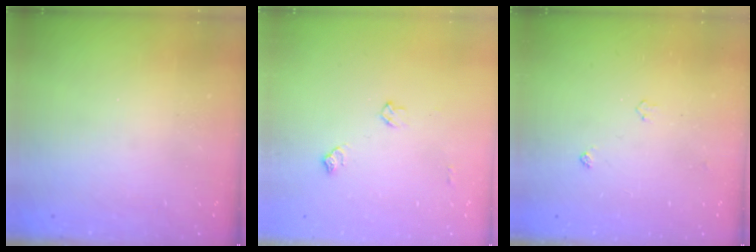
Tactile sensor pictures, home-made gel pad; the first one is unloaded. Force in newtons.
{"total": 6.4, "press": 6.3, "slide": 0.9}
{"total": 3.3, "press": 3.2, "slide": 0.6}